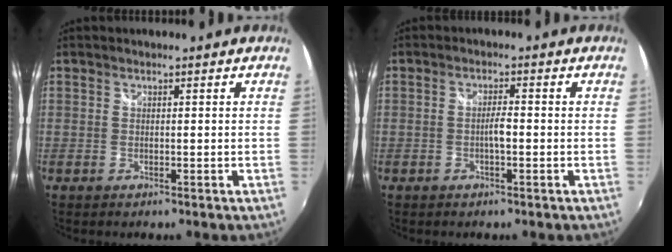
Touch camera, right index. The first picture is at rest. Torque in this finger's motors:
{"motor_torque": [0.01, -0.04, 0.23, 0.04]}